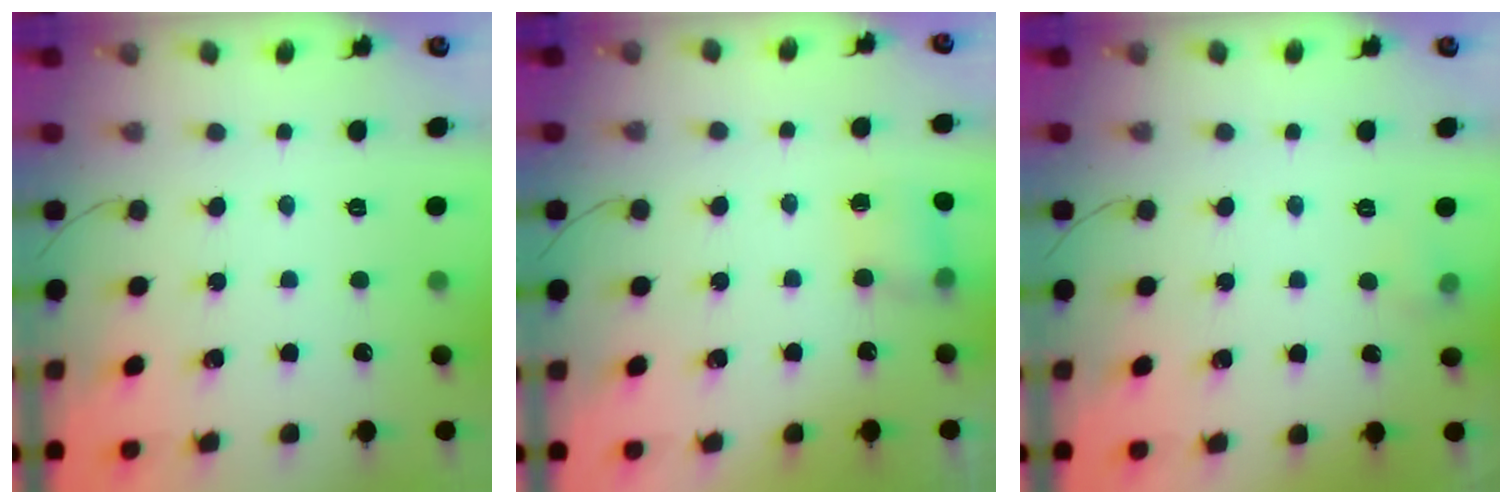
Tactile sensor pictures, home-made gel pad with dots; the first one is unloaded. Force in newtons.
{"total": 4.9, "press": 4.8, "slide": 0.8}
{"total": 4.3, "press": 4.0, "slide": 1.6}